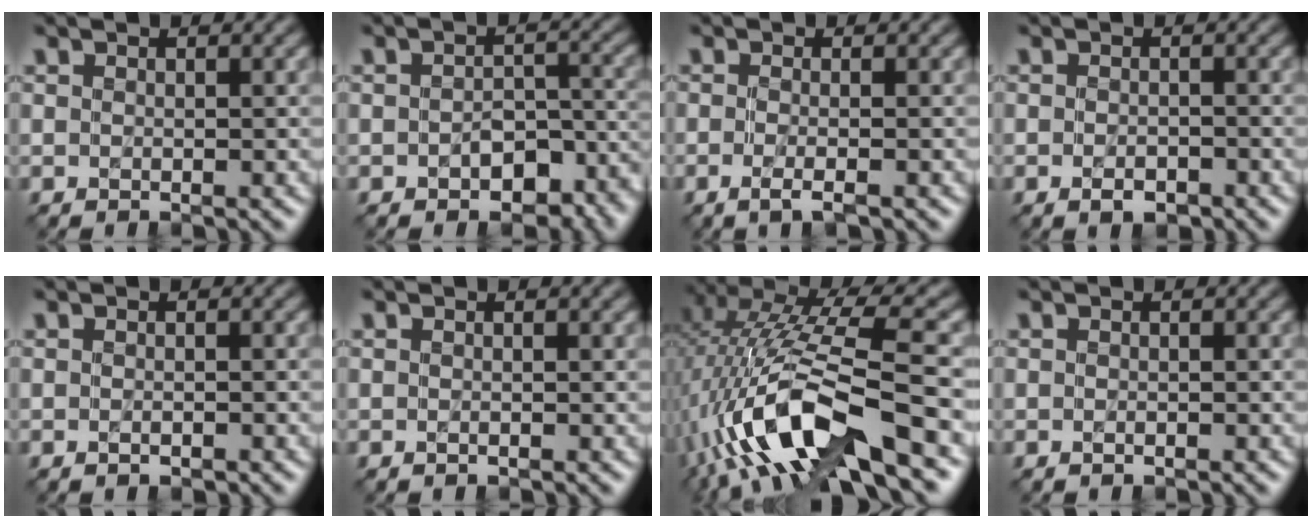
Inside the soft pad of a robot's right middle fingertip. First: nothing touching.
{"total": 5.1, "force": [-2.5, 3.0, 3.2], "torque": [-0.036, -0.005, -0.037]}
{"total": 2.2, "force": [-0.7, 0.7, 1.9], "torque": [-0.028, -0.007, -0.017]}
{"total": 1.6, "force": [-0.8, 0.8, 1.1], "torque": [-0.019, -0.003, -0.015]}
{"total": 0.6, "force": [-0.3, 0.2, 0.5], "torque": [-0.009, -0.002, -0.003]}
{"total": 0.8, "force": [0.3, 0.3, 0.7], "torque": [-0.009, 0.004, 0.000]}
{"total": 12.9, "force": [-3.6, 4.0, 11.8], "torque": [-0.232, 0.014, -0.061]}
{"total": 0.0}